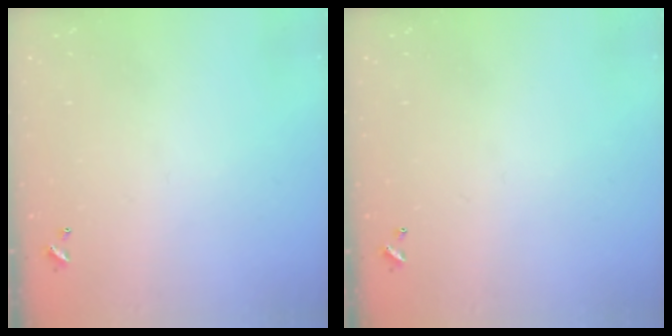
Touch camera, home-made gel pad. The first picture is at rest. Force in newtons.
{"total": 0.0}